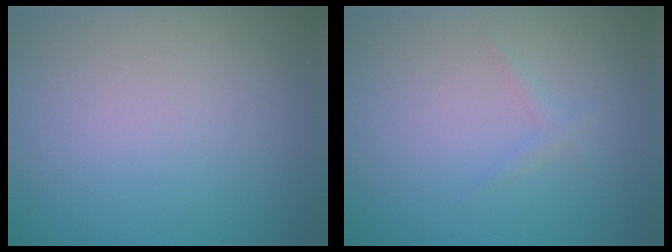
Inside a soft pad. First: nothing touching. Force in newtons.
{"total": 0.7, "press": 0.7, "slide": 0.0}